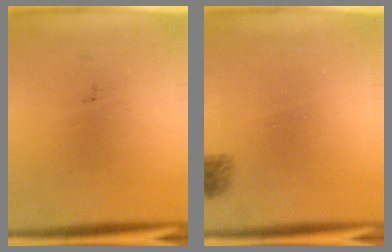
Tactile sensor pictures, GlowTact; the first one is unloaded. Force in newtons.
{"total": 1.6}